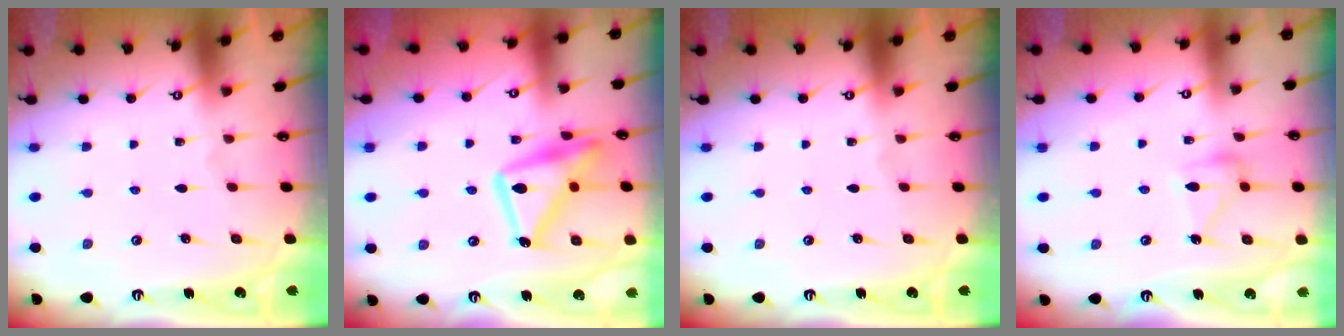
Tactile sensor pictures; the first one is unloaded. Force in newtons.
{"total": 17.7, "press": 17.6, "slide": 1.1}
{"total": 0.0}
{"total": 12.0, "press": 11.9, "slide": 0.6}